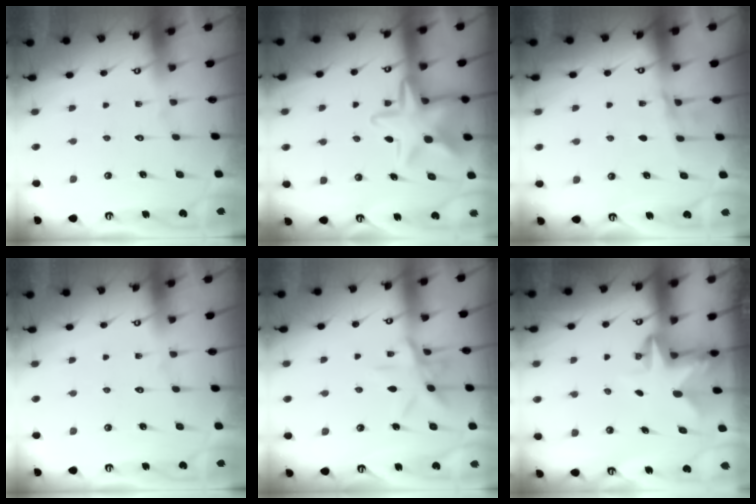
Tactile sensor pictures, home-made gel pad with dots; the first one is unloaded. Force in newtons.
{"total": 14.2, "press": 14.1, "slide": 1.6}
{"total": 4.0, "press": 3.8, "slide": 1.1}
{"total": 0.0}
{"total": 10.2, "press": 10.2, "slide": 0.6}
{"total": 2.9, "press": 2.8, "slide": 0.5}